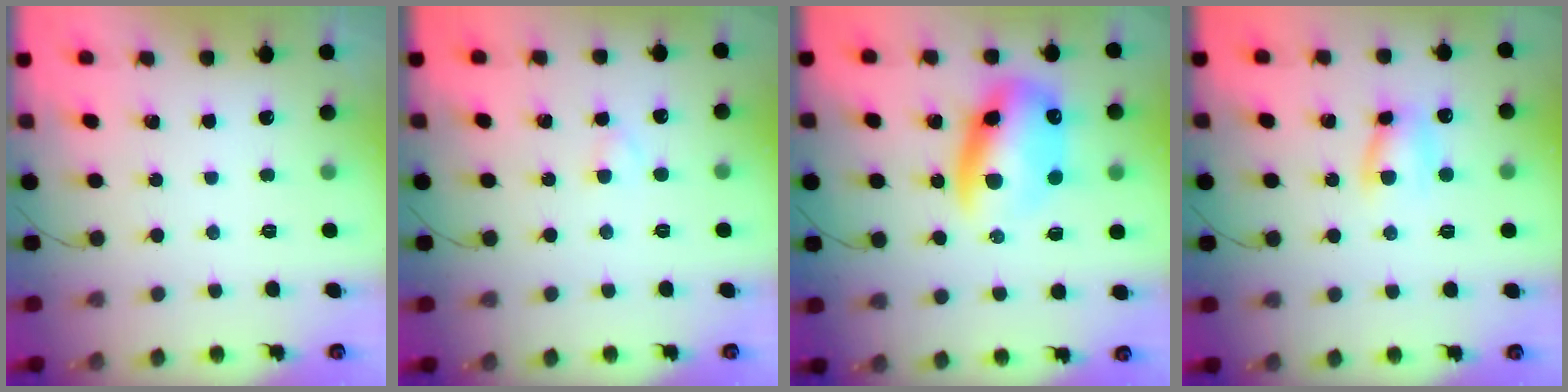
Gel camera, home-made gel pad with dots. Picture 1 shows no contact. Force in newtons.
{"total": 1.8, "press": 1.5, "slide": 0.9}
{"total": 14.1, "press": 13.7, "slide": 3.3}
{"total": 6.9, "press": 6.9, "slide": 0.0}